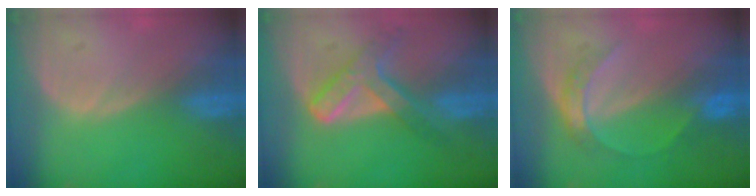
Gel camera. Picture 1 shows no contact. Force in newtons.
{"total": 7.2, "press": 6.2, "slide": 3.8}
{"total": 4.8, "press": 4.5, "slide": 1.6}